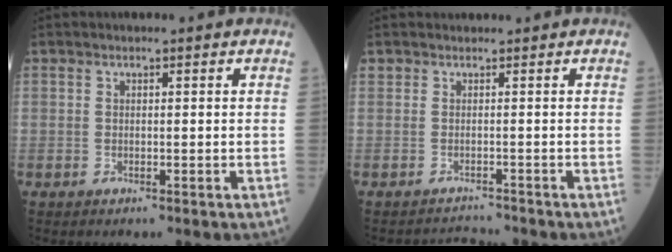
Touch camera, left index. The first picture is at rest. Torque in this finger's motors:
{"motor_torque": [-0.29, -0.18, -1.05, -0.21]}